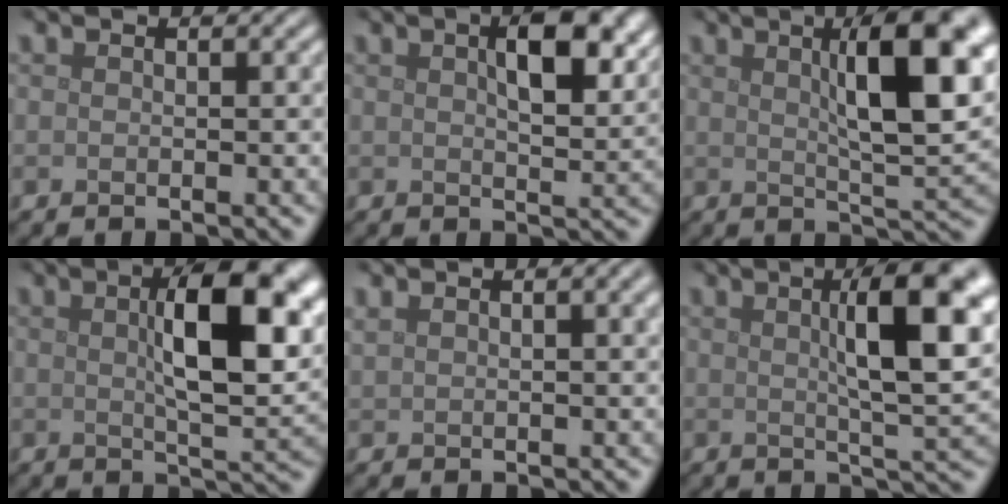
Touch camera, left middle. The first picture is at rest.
{"total": 5.9, "force": [2.3, 2.3, 4.9], "torque": [-0.074, 0.004, 0.037]}
{"total": 10.2, "force": [3.0, 2.8, 9.4], "torque": [-0.128, 0.006, 0.048]}
{"total": 10.4, "force": [2.4, 3.6, 9.5], "torque": [-0.143, 0.002, 0.039]}
{"total": 4.0, "force": [2.4, 1.5, 2.8], "torque": [-0.033, 0.013, 0.030]}
{"total": 9.7, "force": [2.5, 2.3, 9.1], "torque": [-0.116, 0.011, 0.036]}